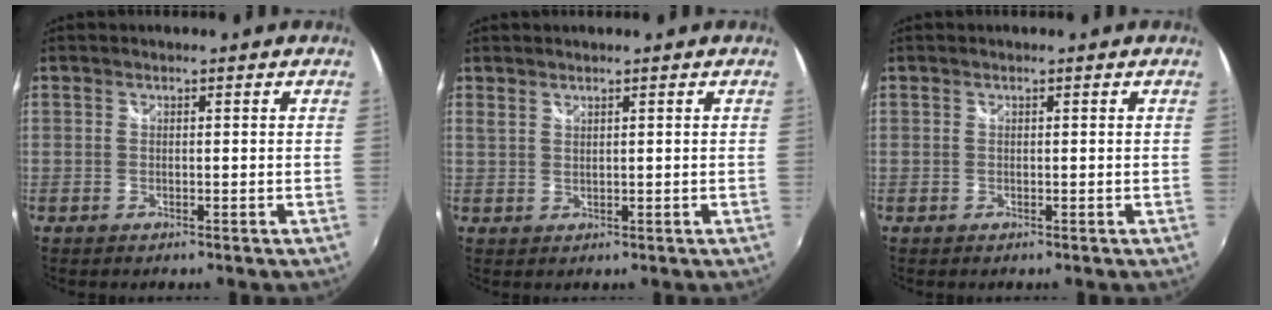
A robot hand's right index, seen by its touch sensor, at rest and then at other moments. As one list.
[{"total": 1.1, "force": [1.0, 0.2, 0.4], "torque": [-0.006, 0.001, 0.017]}, {"total": 0.0}]